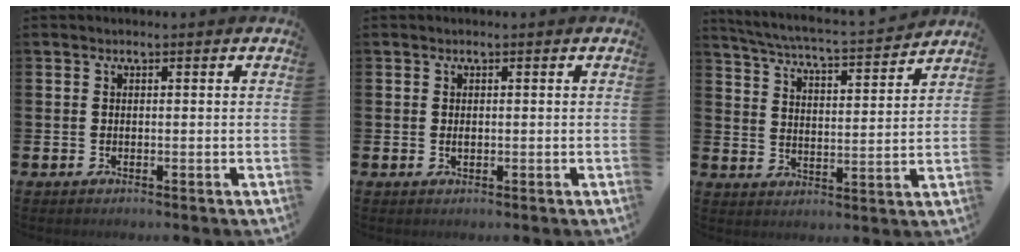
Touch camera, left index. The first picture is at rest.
{"total": 0.7, "force": [0.1, 0.4, 0.6], "torque": [-0.010, 0.002, 0.000]}
{"total": 5.4, "force": [5.2, 0.0, 1.5], "torque": [-0.053, -0.045, 0.085]}